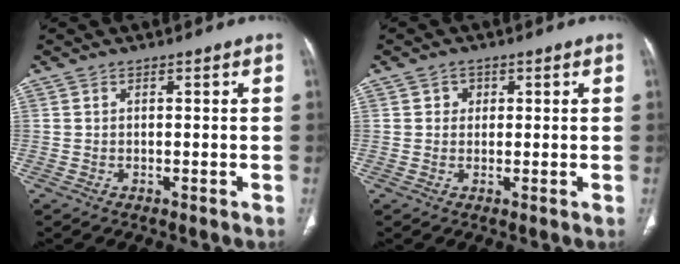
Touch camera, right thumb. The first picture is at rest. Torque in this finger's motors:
{"motor_torque": [-0.59, 0.17, -0.28, 0.30, 0.06]}